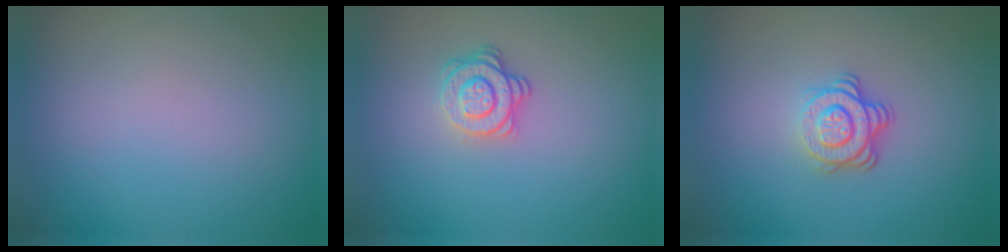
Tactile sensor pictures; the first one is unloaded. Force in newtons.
{"total": 2.9, "press": 2.5, "slide": 1.6}
{"total": 3.6, "press": 2.6, "slide": 2.5}